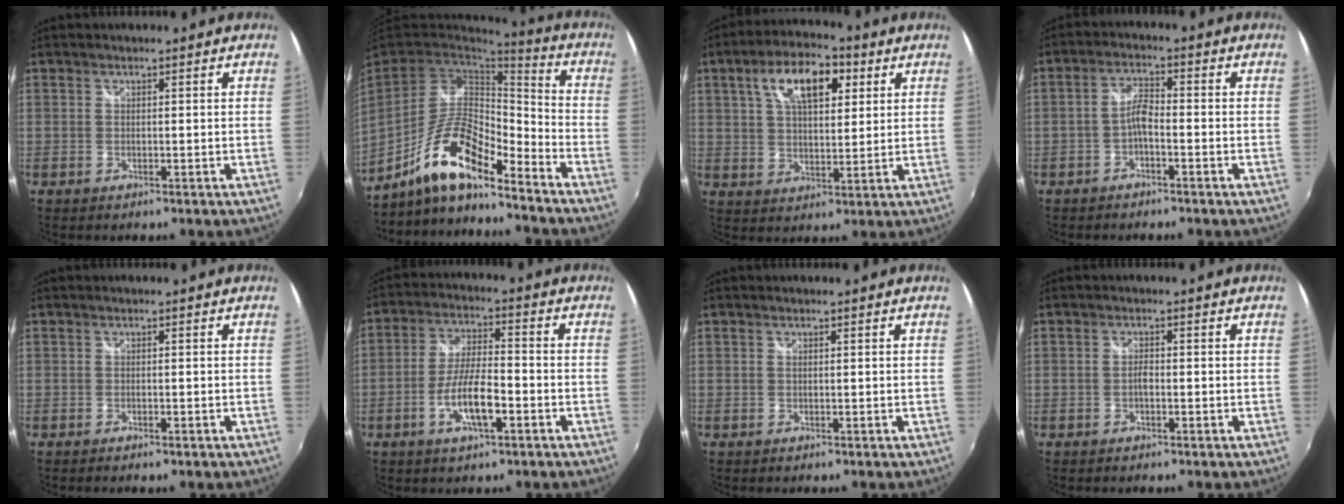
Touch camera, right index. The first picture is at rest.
{"total": 14.7, "force": [-10.2, 3.7, 9.9], "torque": [-0.201, -0.007, -0.196]}
{"total": 12.3, "force": [5.1, 5.7, 9.7], "torque": [-0.164, 0.029, 0.085]}
{"total": 3.2, "force": [-1.7, 0.9, 2.5], "torque": [-0.055, 0.010, -0.035]}
{"total": 1.0, "force": [-0.7, 0.3, 0.5], "torque": [-0.012, -0.002, -0.012]}
{"total": 8.9, "force": [-3.6, 2.3, 7.8], "torque": [-0.155, 0.001, -0.064]}
{"total": 0.0}
{"total": 1.2, "force": [-0.5, 0.5, 1.0], "torque": [-0.020, 0.003, -0.010]}